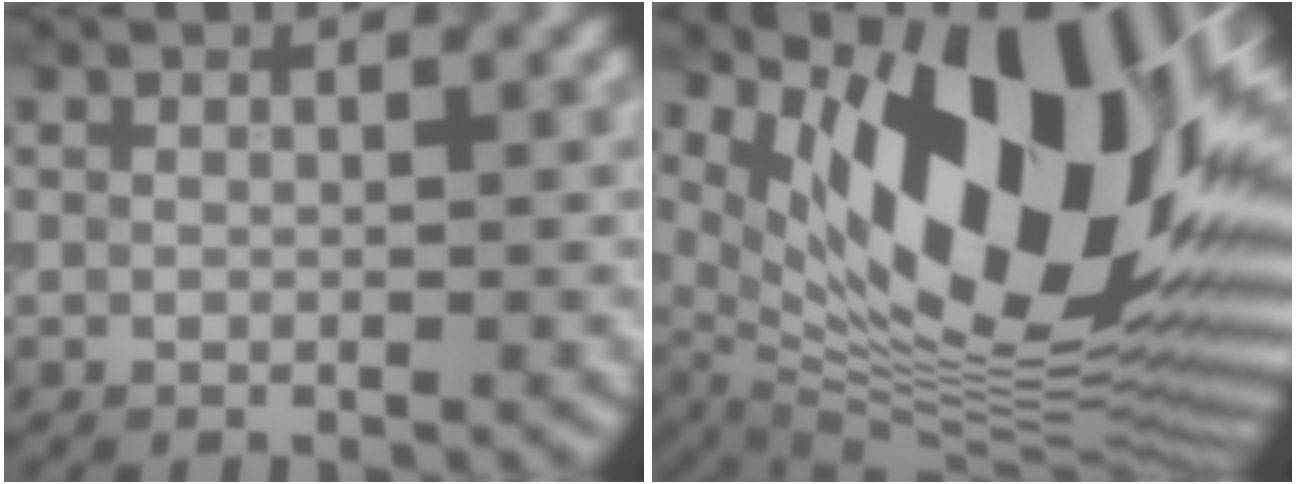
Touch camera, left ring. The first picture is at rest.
{"total": 18.6, "force": [6.4, 7.8, 15.5], "torque": [-0.230, 0.002, 0.111]}